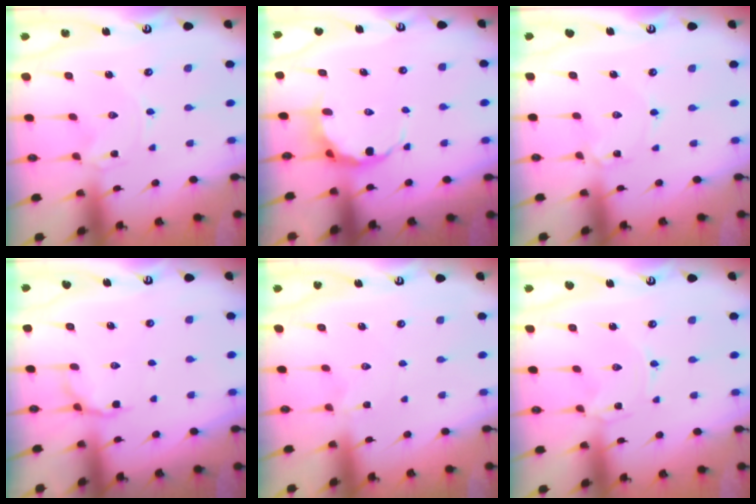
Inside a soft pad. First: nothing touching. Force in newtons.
{"total": 6.5, "press": 6.3, "slide": 1.5}
{"total": 1.7, "press": 1.7, "slide": 0.1}
{"total": 6.4, "press": 6.2, "slide": 1.5}
{"total": 2.1, "press": 2.1, "slide": 0.3}
{"total": 0.0}